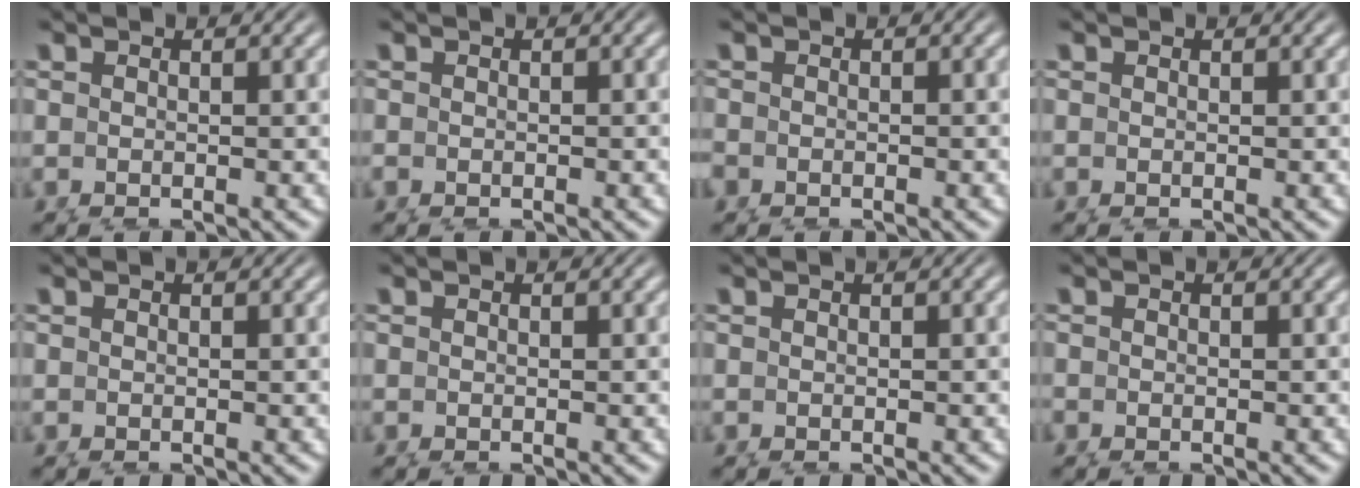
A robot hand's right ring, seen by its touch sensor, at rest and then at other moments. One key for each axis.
{"total": 0.7, "fx": -0.6, "fy": 0.3, "fz": 0.2, "tx": -0.010, "ty": -0.007, "tz": -0.007}
{"total": 1.8, "fx": -1.3, "fy": 1.2, "fz": 0.3, "tx": -0.018, "ty": -0.014, "tz": -0.017}
{"total": 0.0}
{"total": 0.0}
{"total": 0.0}
{"total": 0.0}
{"total": 0.7, "fx": -0.5, "fy": 0.5, "fz": 0.1, "tx": -0.007, "ty": -0.006, "tz": -0.008}